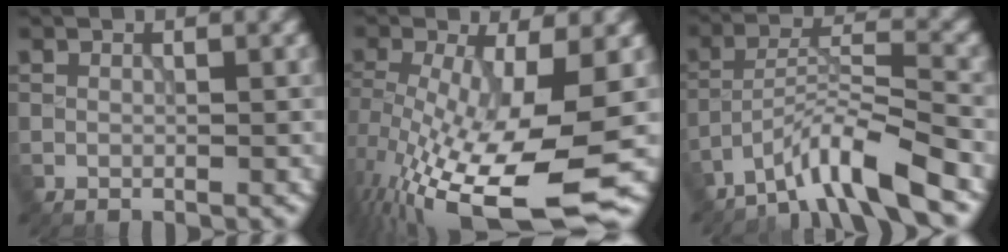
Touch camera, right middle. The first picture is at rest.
{"total": 13.8, "force": [-4.5, 4.5, 12.2], "torque": [-0.233, -0.034, -0.065]}
{"total": 6.4, "force": [-4.9, 0.5, 4.1], "torque": [-0.067, 0.009, -0.094]}